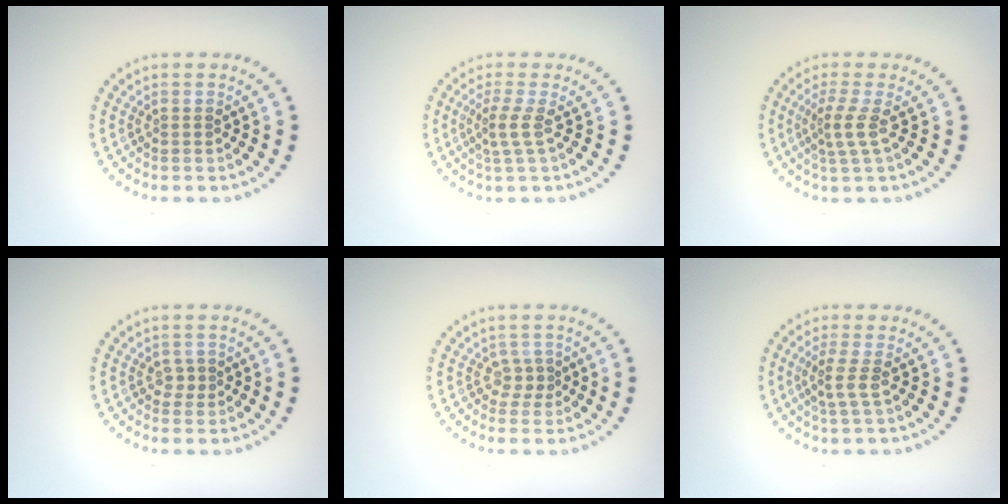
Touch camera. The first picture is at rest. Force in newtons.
{"total": 2.0, "press": 1.4, "slide": 1.5}
{"total": 2.3, "press": 1.5, "slide": 1.7}
{"total": 1.1, "press": 0.9, "slide": 0.5}
{"total": 1.3, "press": 0.9, "slide": 1.0}
{"total": 1.8, "press": 1.4, "slide": 1.1}